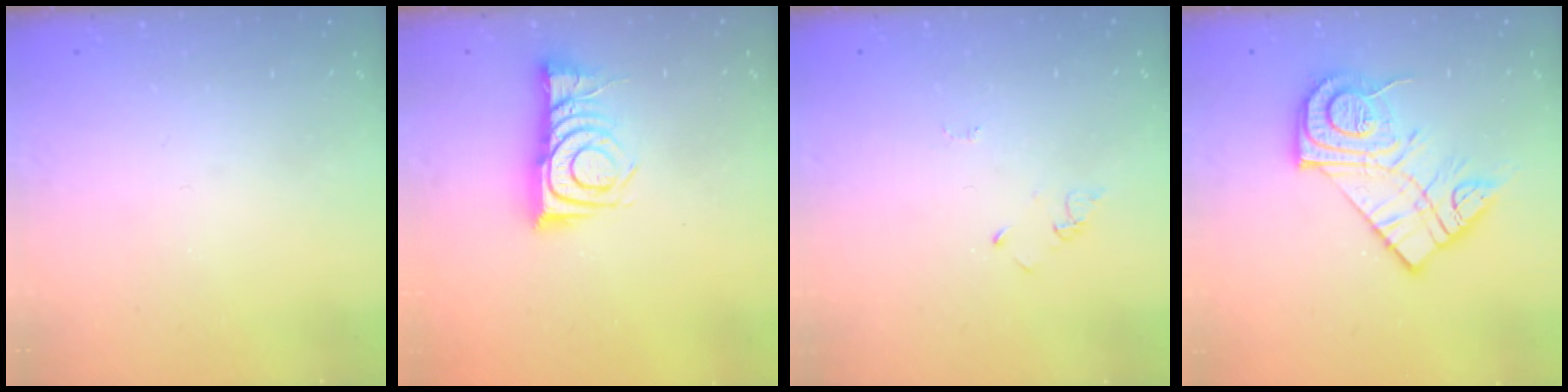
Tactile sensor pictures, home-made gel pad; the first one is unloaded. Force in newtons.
{"total": 11.2, "press": 11.2, "slide": 0.5}
{"total": 2.9, "press": 2.9, "slide": 0.3}
{"total": 16.1, "press": 16.1, "slide": 1.5}